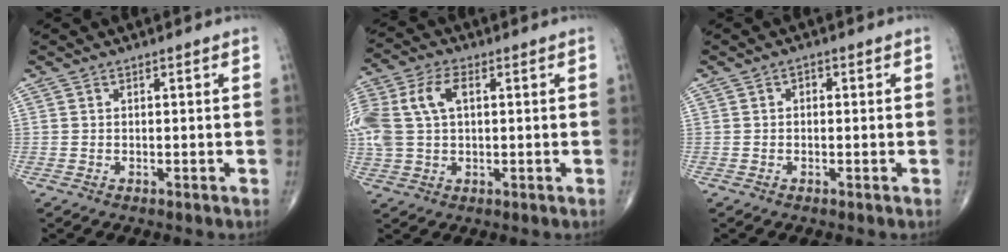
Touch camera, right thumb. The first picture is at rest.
{"total": 13.4, "force": [2.6, 8.3, 10.3], "torque": [-0.261, 0.020, 0.051]}
{"total": 1.2, "force": [0.2, 0.9, 0.8], "torque": [-0.005, 0.005, -0.002]}